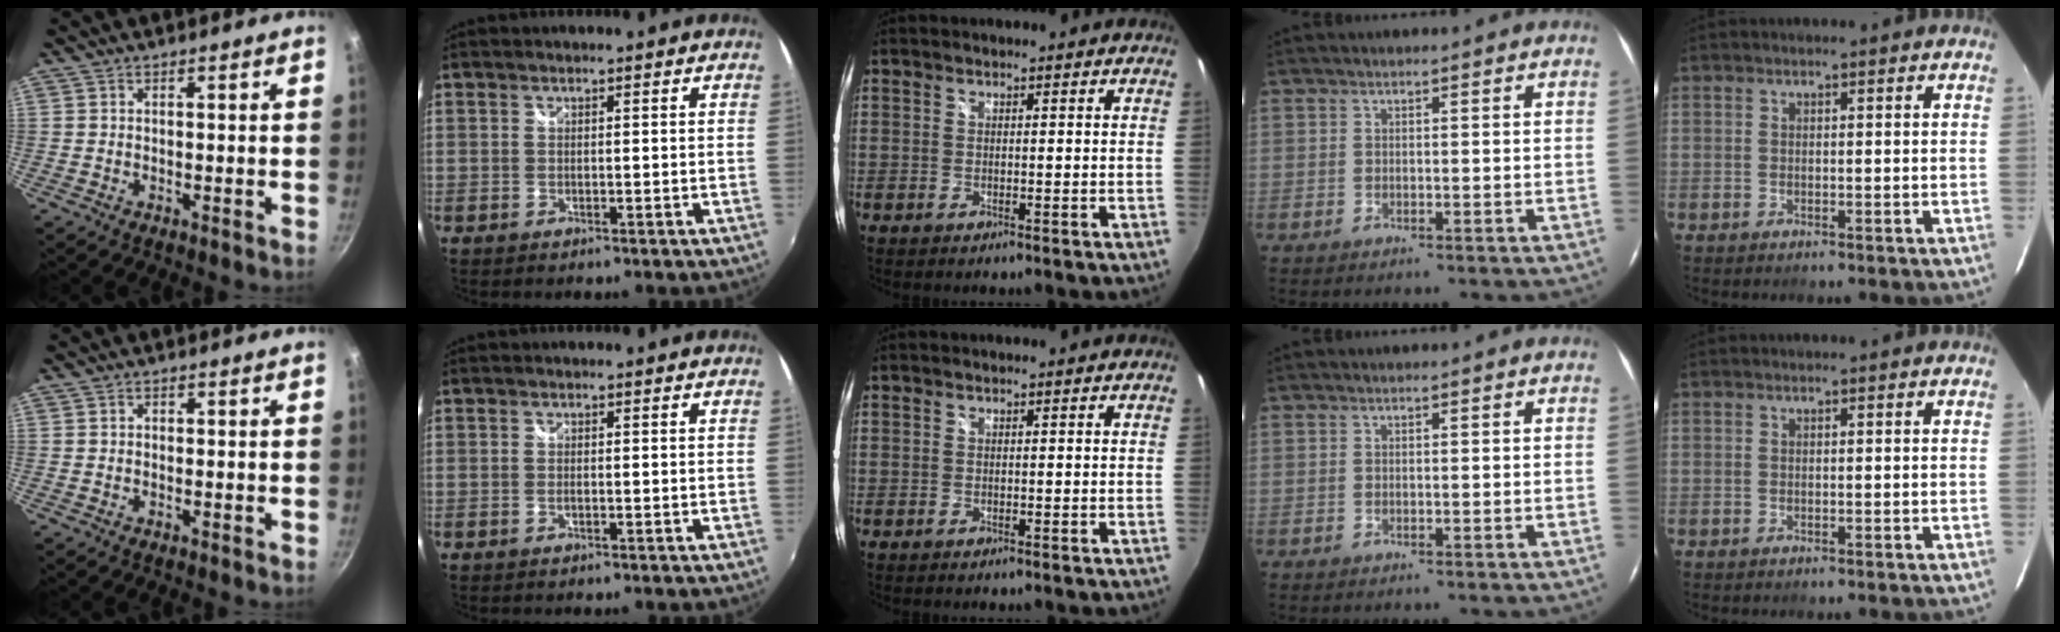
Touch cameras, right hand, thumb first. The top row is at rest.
{"thumb": {"total": 0.5, "force": [-0.1, 0.4, 0.2], "torque": [-0.002, 0.004, -0.001]}, "index": {"total": 0.6, "force": [-0.2, 0.2, 0.5], "torque": [-0.013, 0.000, -0.004]}}